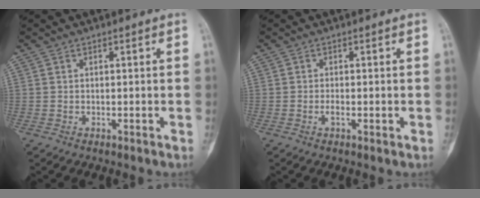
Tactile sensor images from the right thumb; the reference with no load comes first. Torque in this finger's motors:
{"motor_torque": [0.31, 0.15, 0.15, -0.29, 0.05]}